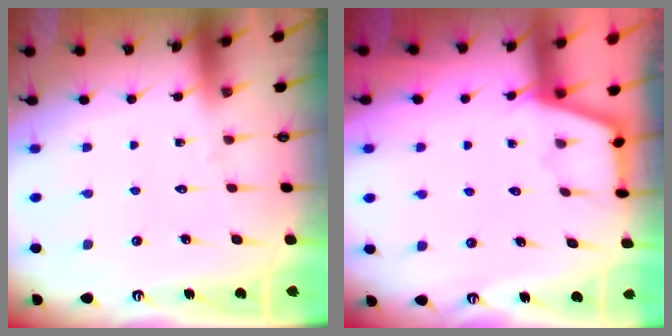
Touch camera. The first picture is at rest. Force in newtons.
{"total": 2.4, "press": 2.4, "slide": 0.4}